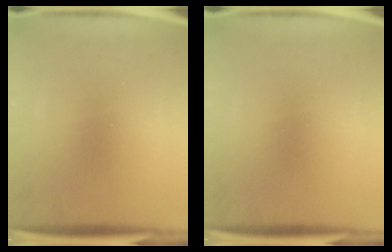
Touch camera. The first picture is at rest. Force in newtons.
{"total": 0.0}